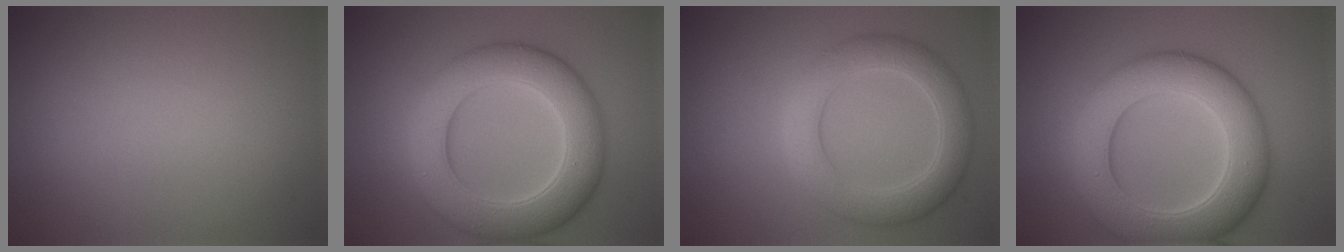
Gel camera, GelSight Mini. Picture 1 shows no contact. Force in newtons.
{"total": 9.0, "press": 9.0, "slide": 0.2}
{"total": 5.2, "press": 5.2, "slide": 0.1}
{"total": 9.4, "press": 9.4, "slide": 0.1}